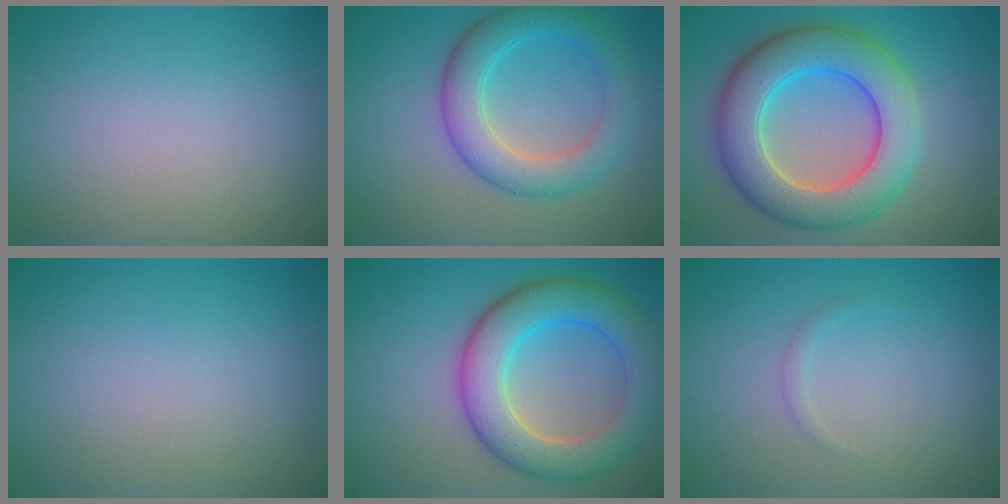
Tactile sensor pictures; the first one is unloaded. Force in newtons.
{"total": 5.6, "press": 5.6, "slide": 0.4}
{"total": 9.4, "press": 9.4, "slide": 0.1}
{"total": 0.0}
{"total": 8.1, "press": 8.1, "slide": 0.1}
{"total": 0.6, "press": 0.6, "slide": 0.1}